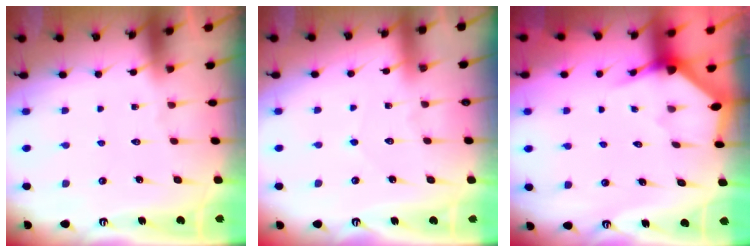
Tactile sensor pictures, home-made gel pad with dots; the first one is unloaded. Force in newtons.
{"total": 2.1, "press": 2.1, "slide": 0.1}
{"total": 3.3, "press": 3.3, "slide": 0.3}